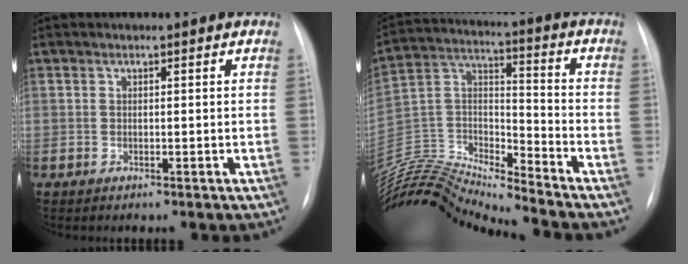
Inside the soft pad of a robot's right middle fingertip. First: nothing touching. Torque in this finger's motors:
{"motor_torque": [-0.63, -1.11, -0.05, 0.06]}